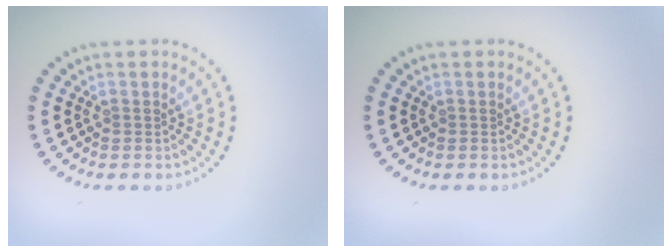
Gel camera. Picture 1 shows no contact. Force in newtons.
{"total": 0.0}